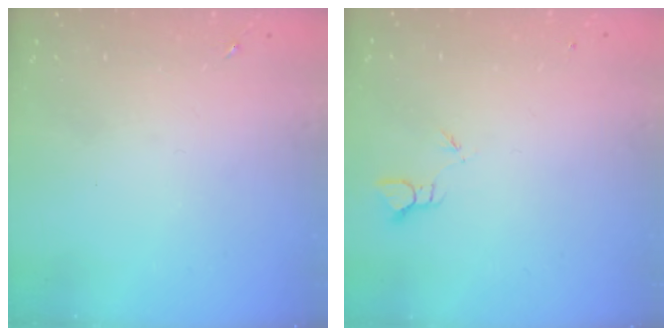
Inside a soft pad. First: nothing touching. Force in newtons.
{"total": 1.9, "press": 1.9, "slide": 0.1}